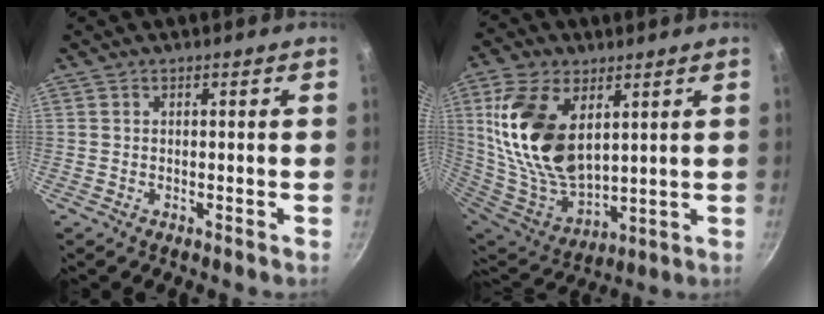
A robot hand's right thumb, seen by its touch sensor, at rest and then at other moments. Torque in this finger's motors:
{"motor_torque": [-1.58, 2.73, 1.93, 0.84, 0.24]}